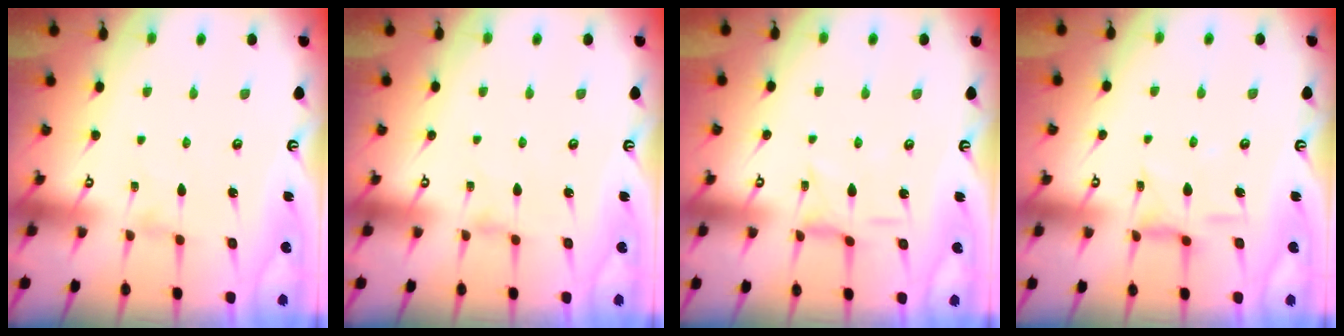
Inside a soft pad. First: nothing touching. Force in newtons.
{"total": 0.9, "press": 0.9, "slide": 0.3}
{"total": 2.2, "press": 2.2, "slide": 0.4}
{"total": 8.6, "press": 8.5, "slide": 0.5}